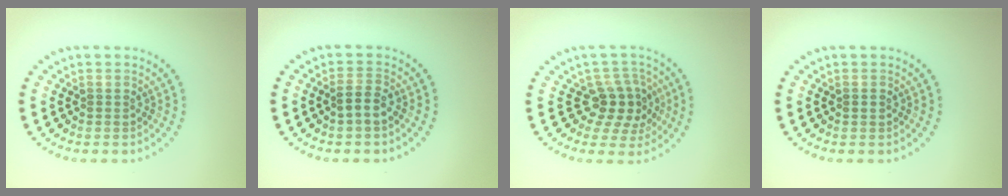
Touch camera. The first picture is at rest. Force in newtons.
{"total": 1.8, "press": 1.7, "slide": 0.8}
{"total": 3.6, "press": 3.1, "slide": 1.8}
{"total": 0.7, "press": 0.7, "slide": 0.2}